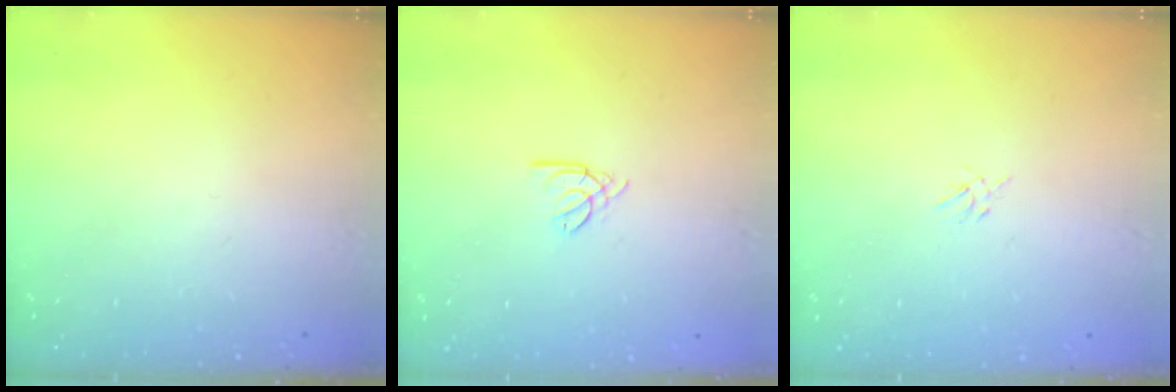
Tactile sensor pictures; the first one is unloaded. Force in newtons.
{"total": 2.2, "press": 2.1, "slide": 0.5}
{"total": 2.0, "press": 2.0, "slide": 0.4}